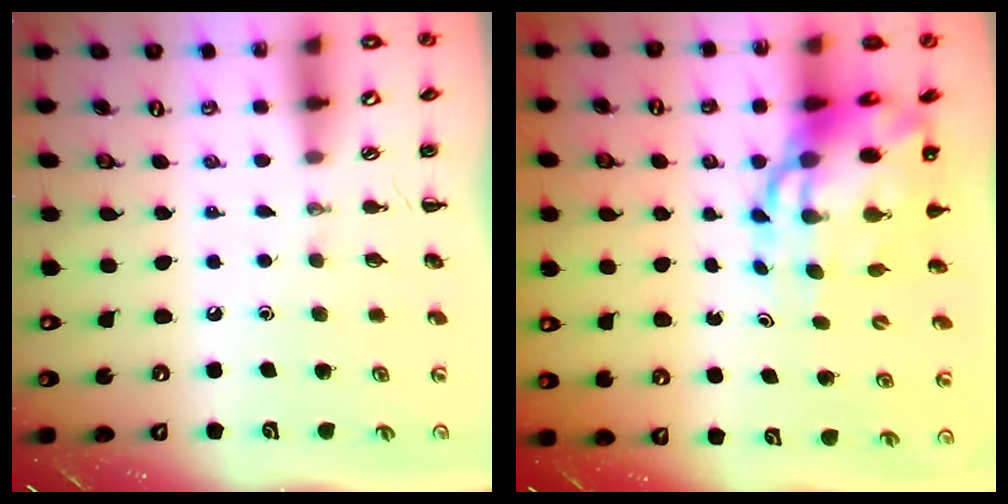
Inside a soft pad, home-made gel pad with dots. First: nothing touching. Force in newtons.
{"total": 11.7, "press": 11.2, "slide": 3.2}